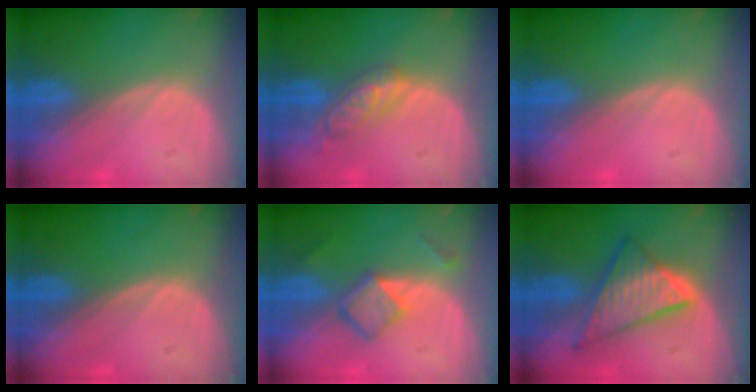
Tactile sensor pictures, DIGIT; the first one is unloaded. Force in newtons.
{"total": 5.9, "press": 5.1, "slide": 2.9}
{"total": 0.0}
{"total": 0.0}
{"total": 5.1, "press": 4.8, "slide": 1.9}
{"total": 8.8, "press": 8.7, "slide": 0.6}